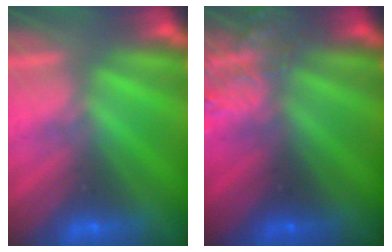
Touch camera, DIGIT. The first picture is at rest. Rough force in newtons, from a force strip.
{"total": 3.2}